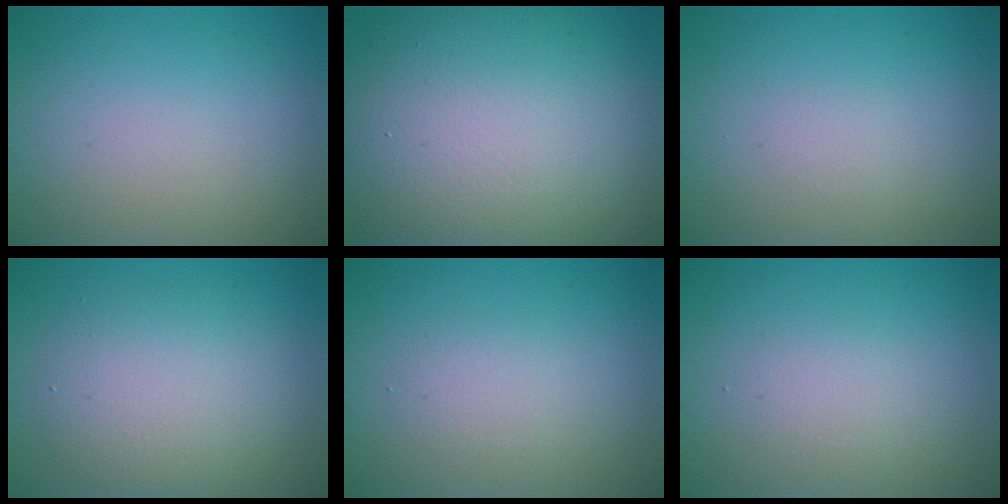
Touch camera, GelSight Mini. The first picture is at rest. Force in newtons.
{"total": 15.6, "press": 15.5, "slide": 1.5}
{"total": 0.6, "press": 0.6, "slide": 0.1}
{"total": 4.8, "press": 4.8, "slide": 0.2}
{"total": 1.7, "press": 1.6, "slide": 0.1}
{"total": 1.6, "press": 1.6, "slide": 0.1}